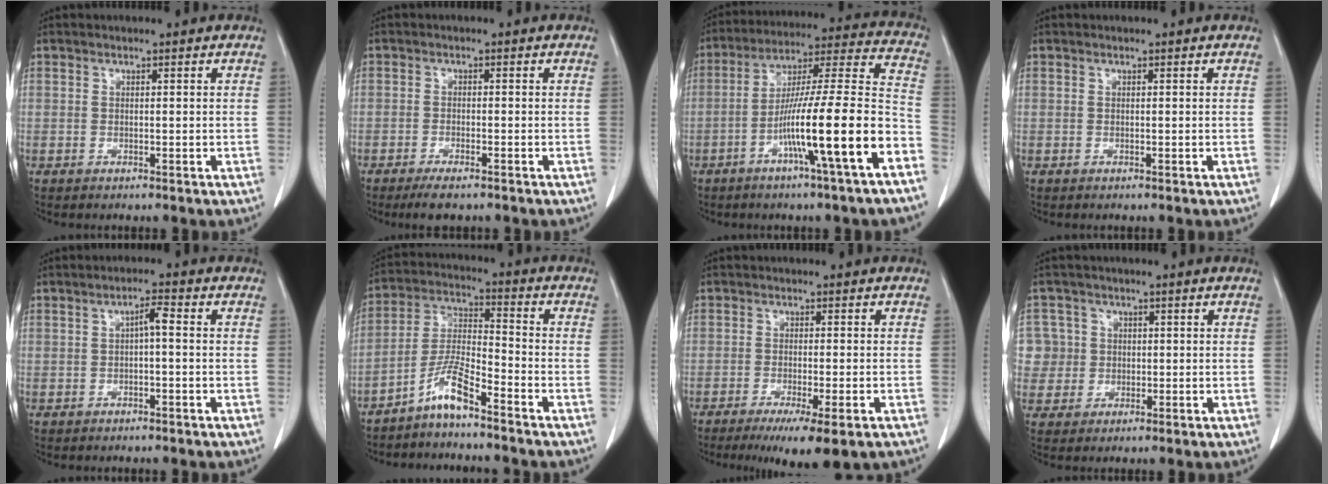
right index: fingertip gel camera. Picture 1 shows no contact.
{"total": 3.6, "force": [-2.7, 0.8, 2.2], "torque": [-0.037, -0.005, -0.042]}
{"total": 18.8, "force": [-8.1, -0.6, 17.0], "torque": [-0.256, 0.002, -0.136]}
{"total": 0.0}
{"total": 2.4, "force": [0.0, 0.4, 2.4], "torque": [-0.040, 0.008, 0.000]}
{"total": 6.8, "force": [-5.1, 0.6, 4.5], "torque": [-0.101, -0.002, -0.104]}
{"total": 9.6, "force": [-6.5, 1.0, 7.1], "torque": [-0.096, -0.023, -0.094]}
{"total": 6.6, "force": [0.8, 6.5, -0.1], "torque": [0.002, 0.029, 0.024]}